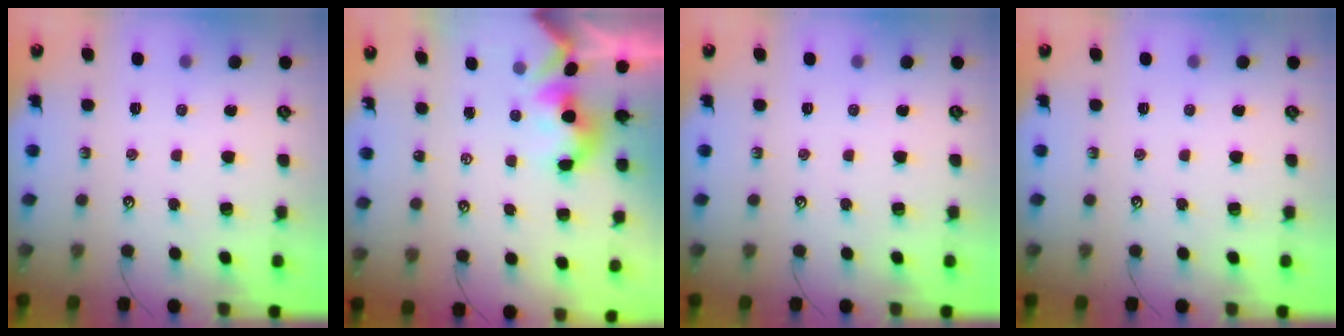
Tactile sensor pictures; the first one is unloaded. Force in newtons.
{"total": 1.5, "press": 1.5, "slide": 0.3}
{"total": 0.0}
{"total": 0.0}